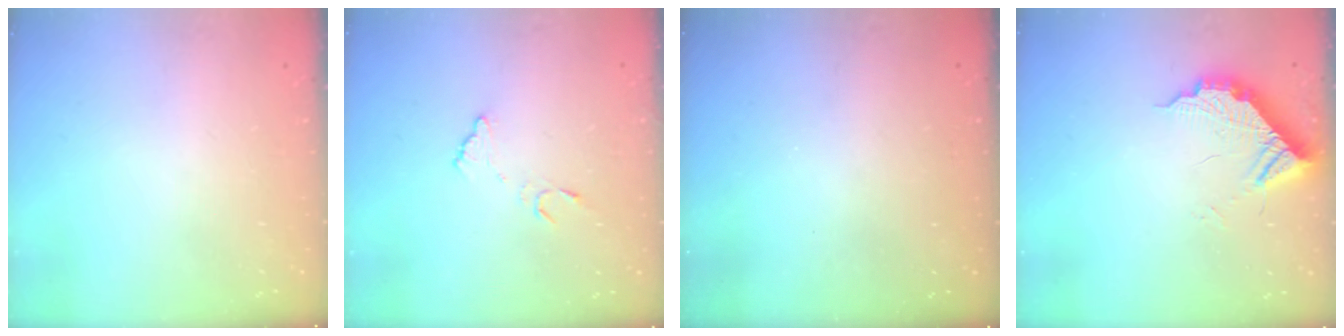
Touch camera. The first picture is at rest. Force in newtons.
{"total": 7.2, "press": 7.1, "slide": 0.5}
{"total": 3.3, "press": 3.3, "slide": 0.1}
{"total": 10.8, "press": 10.8, "slide": 0.3}